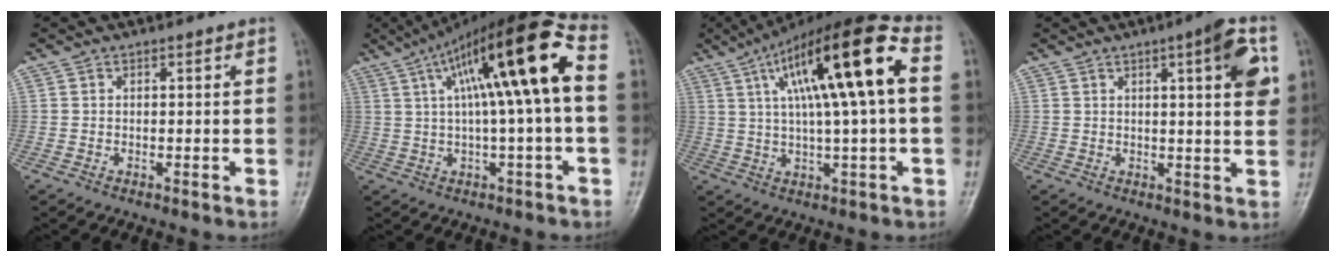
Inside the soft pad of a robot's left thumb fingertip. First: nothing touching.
{"total": 17.7, "force": [3.0, 2.8, 17.3], "torque": [-0.296, 0.048, 0.046]}
{"total": 19.3, "force": [4.4, 3.7, 18.5], "torque": [-0.314, 0.032, 0.067]}
{"total": 8.2, "force": [2.7, 1.4, 7.6], "torque": [-0.097, -0.006, 0.032]}